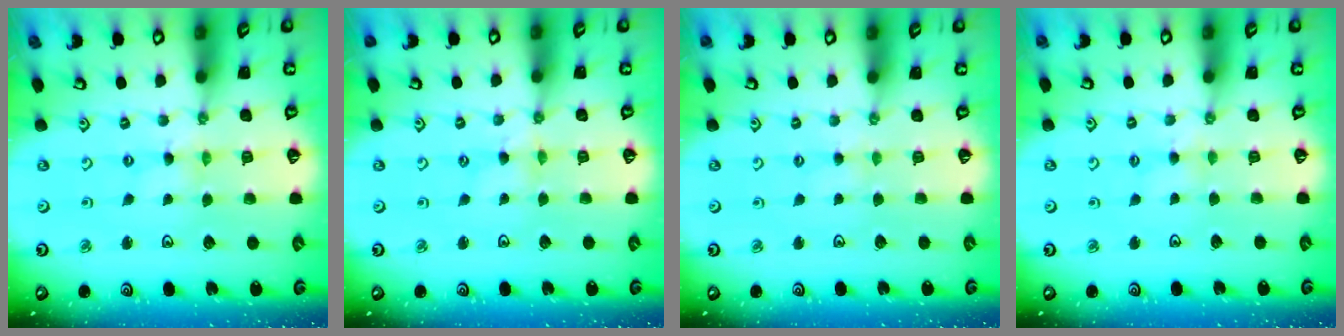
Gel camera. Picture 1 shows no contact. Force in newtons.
{"total": 0.0}
{"total": 2.4, "press": 2.4, "slide": 0.4}
{"total": 2.2, "press": 2.1, "slide": 0.4}